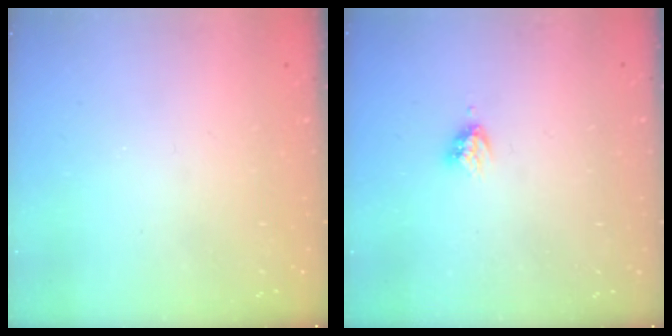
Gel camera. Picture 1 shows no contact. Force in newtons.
{"total": 3.1, "press": 3.1, "slide": 0.4}